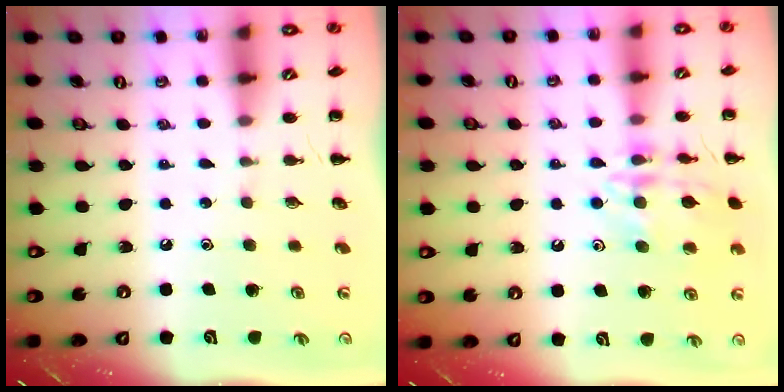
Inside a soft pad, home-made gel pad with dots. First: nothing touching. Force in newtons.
{"total": 14.5, "press": 14.4, "slide": 1.2}